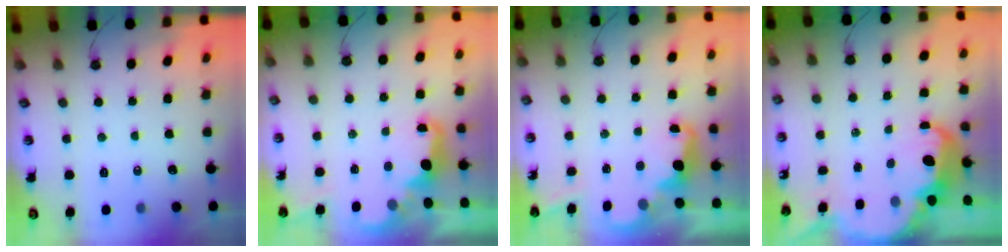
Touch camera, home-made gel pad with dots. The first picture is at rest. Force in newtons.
{"total": 2.9, "press": 2.8, "slide": 0.9}
{"total": 2.4, "press": 2.3, "slide": 0.6}
{"total": 9.0, "press": 9.0, "slide": 0.6}